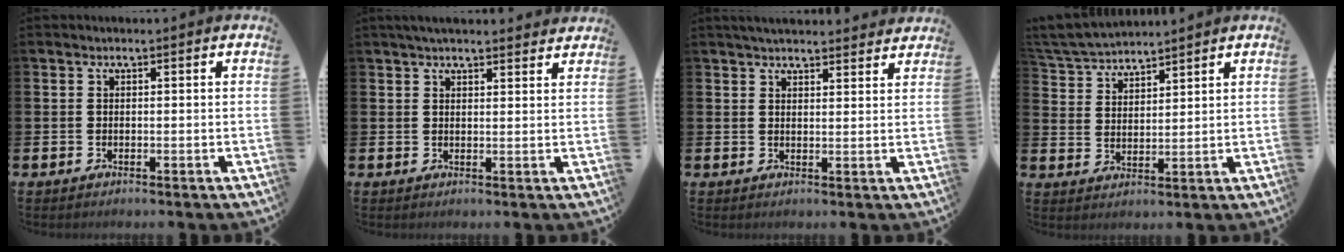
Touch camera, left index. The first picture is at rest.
{"total": 3.2, "force": [3.0, 0.6, 0.8], "torque": [-0.019, -0.008, 0.055]}
{"total": 3.9, "force": [3.8, 0.6, 0.7], "torque": [-0.018, -0.014, 0.070]}
{"total": 5.0, "force": [4.9, 0.7, 0.3], "torque": [-0.030, -0.023, 0.090]}